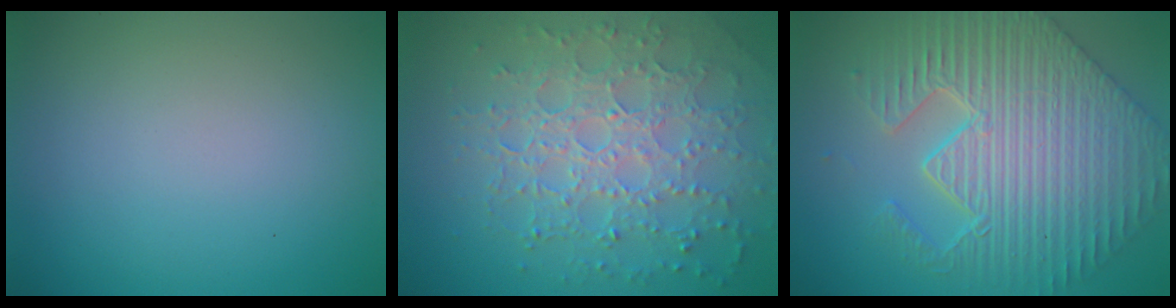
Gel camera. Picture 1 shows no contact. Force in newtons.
{"total": 7.3, "press": 5.3, "slide": 5.1}
{"total": 7.7, "press": 6.3, "slide": 4.6}